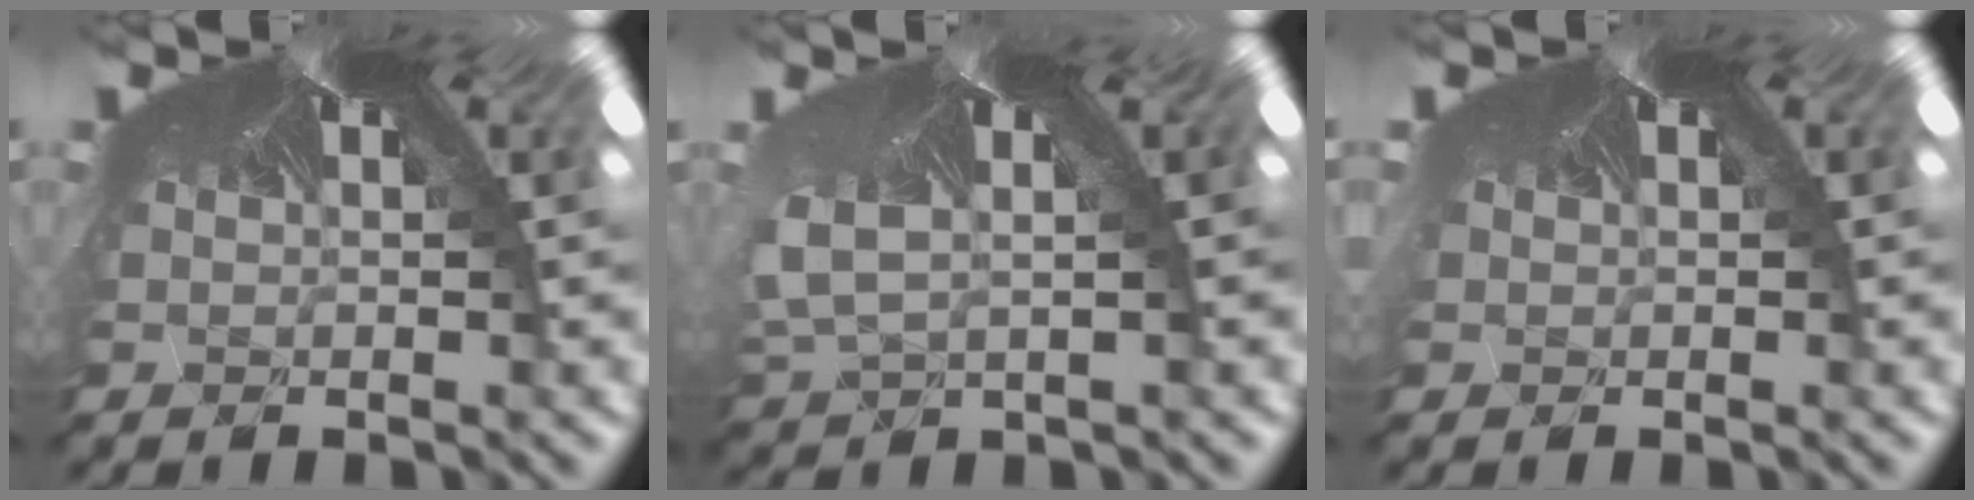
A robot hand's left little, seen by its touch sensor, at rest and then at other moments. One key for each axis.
{"total": 2.6, "fx": -2.3, "fy": -0.4, "fz": -1.1, "tx": -0.029, "ty": -0.041, "tz": -0.002}
{"total": 1.5, "fx": -0.1, "fy": 0.8, "fz": 1.3, "tx": -0.030, "ty": 0.000, "tz": 0.004}